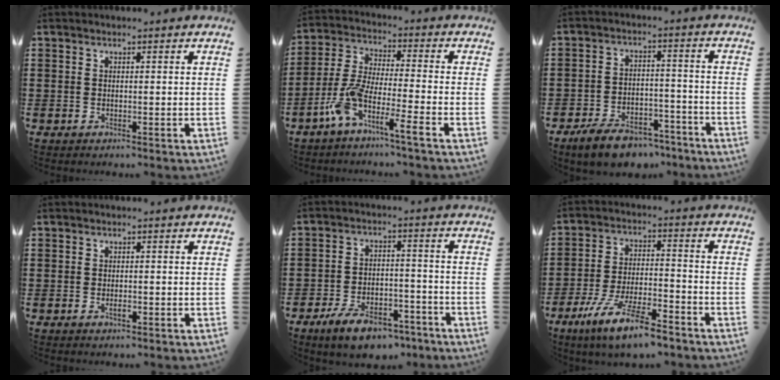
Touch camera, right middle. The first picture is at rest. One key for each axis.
{"total": 7.5, "fx": -5.6, "fy": 0.3, "fz": 4.9, "tx": -0.124, "ty": -0.013, "tz": -0.116}
{"total": 7.1, "fx": -6.3, "fy": 2.1, "fz": 2.4, "tx": -0.042, "ty": 0.019, "tz": -0.119}
{"total": 1.0, "fx": -0.4, "fy": 0.4, "fz": 0.8, "tx": -0.018, "ty": -0.003, "tz": -0.007}
{"total": 7.4, "fx": -5.9, "fy": 2.6, "fz": 3.6, "tx": -0.070, "ty": 0.016, "tz": -0.110}
{"total": 9.7, "fx": -7.4, "fy": 1.5, "fz": 6.1, "tx": -0.131, "ty": 0.004, "tz": -0.145}